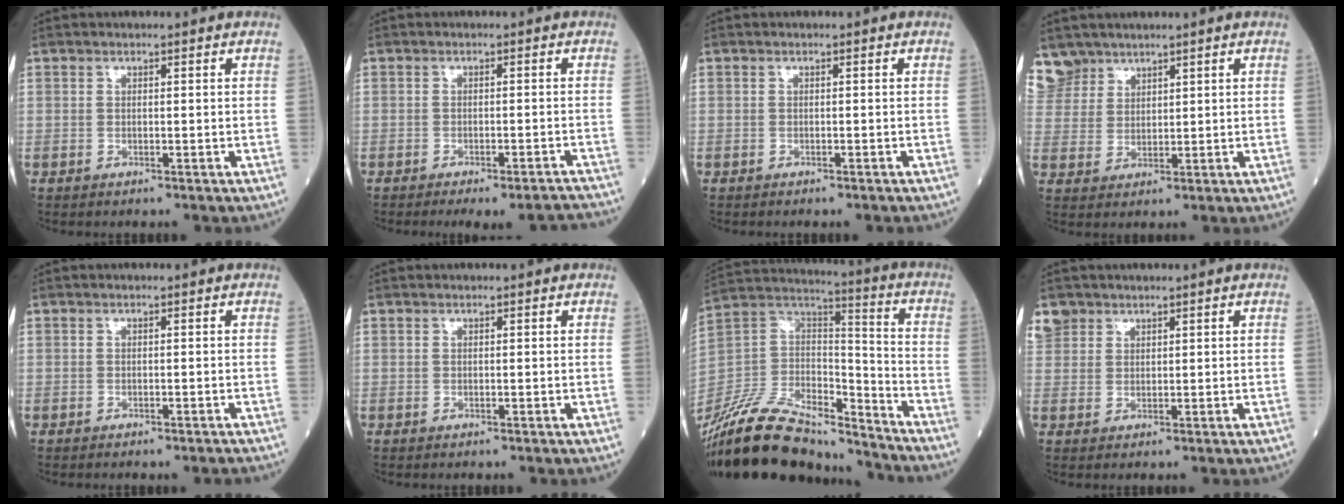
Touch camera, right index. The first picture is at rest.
{"total": 8.3, "force": [-7.8, 1.1, 2.7], "torque": [-0.020, 0.006, -0.092]}
{"total": 1.1, "force": [-1.0, 0.2, 0.4], "torque": [-0.008, -0.002, -0.014]}
{"total": 5.9, "force": [4.8, 3.5, -0.3], "torque": [0.010, 0.008, 0.104]}
{"total": 1.9, "force": [-1.8, 0.2, 0.7], "torque": [-0.010, -0.002, -0.024]}
{"total": 0.0}
{"total": 24.1, "force": [-21.0, 7.0, 9.5], "torque": [-0.217, 0.011, -0.366]}
{"total": 3.3, "force": [2.2, 2.4, 0.2], "torque": [-0.001, 0.014, 0.044]}